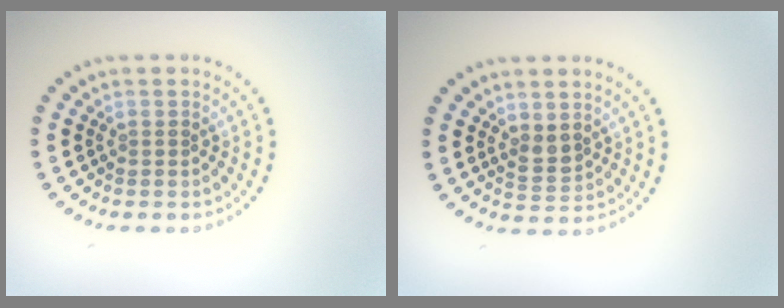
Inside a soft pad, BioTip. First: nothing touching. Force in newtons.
{"total": 1.6, "press": 1.5, "slide": 0.7}